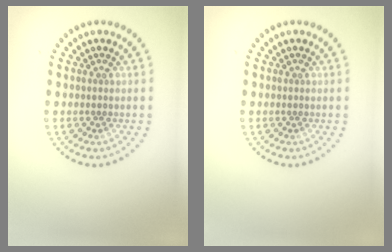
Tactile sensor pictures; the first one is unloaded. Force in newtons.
{"total": 0.0}